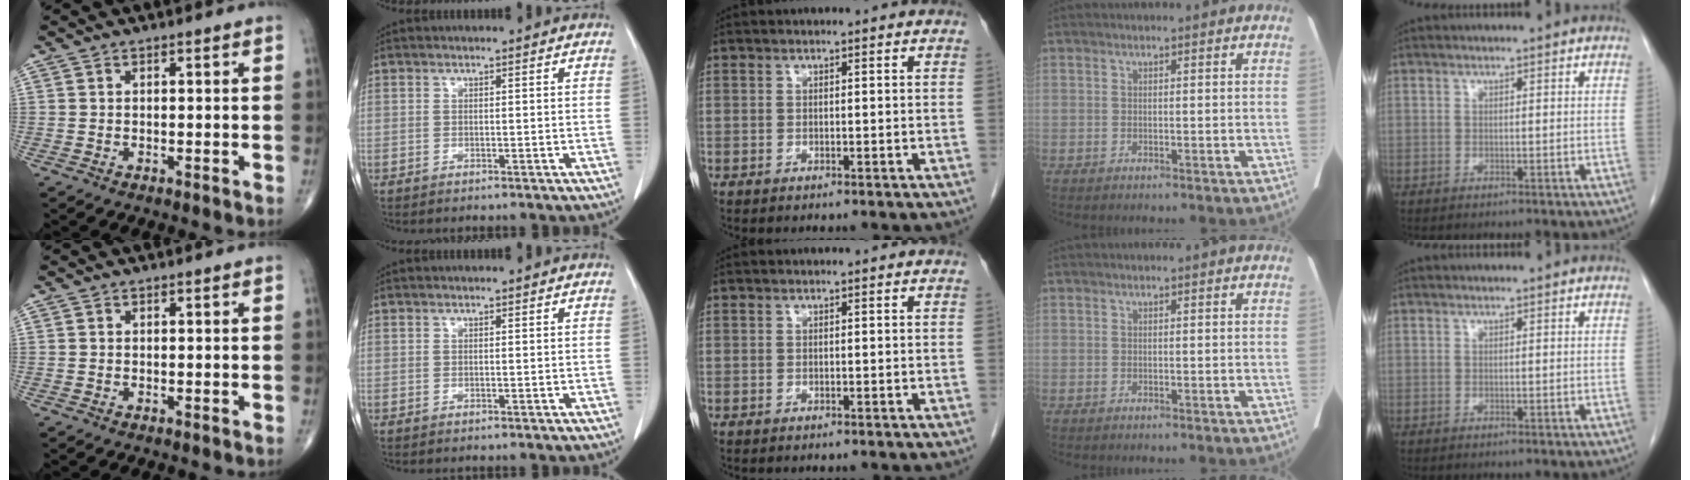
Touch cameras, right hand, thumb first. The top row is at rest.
{}